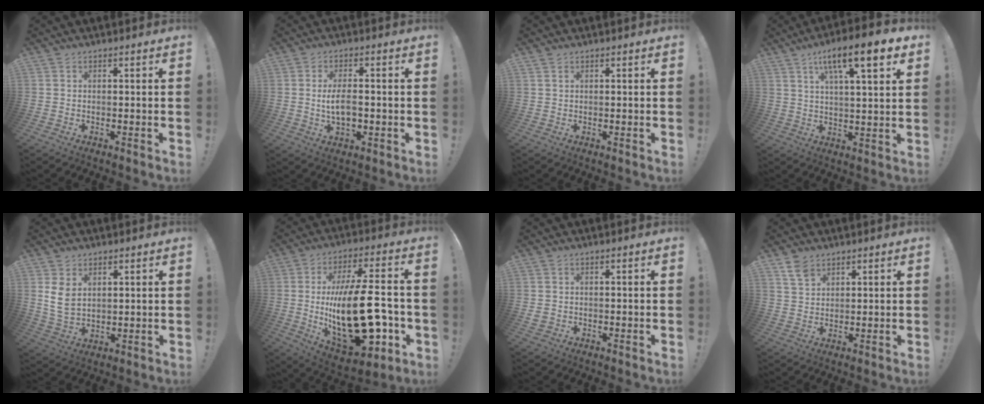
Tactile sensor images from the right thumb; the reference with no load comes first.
{"total": 6.9, "force": [-0.6, 3.8, 5.7], "torque": [-0.098, 0.003, -0.012]}
{"total": 1.0, "force": [0.7, 0.5, 0.5], "torque": [-0.013, 0.002, 0.013]}
{"total": 13.1, "force": [6.7, 2.5, 10.9], "torque": [-0.170, -0.028, 0.100]}
{"total": 6.9, "force": [2.8, 4.7, 4.1], "torque": [-0.074, -0.008, 0.056]}
{"total": 28.5, "force": [-4.0, 12.3, 25.4], "torque": [-0.460, 0.018, -0.057]}
{"total": 1.0, "force": [0.0, 1.0, 0.4], "torque": [-0.007, 0.002, 0.001]}
{"total": 4.9, "force": [3.6, 2.7, 1.8], "torque": [-0.027, -0.019, 0.069]}